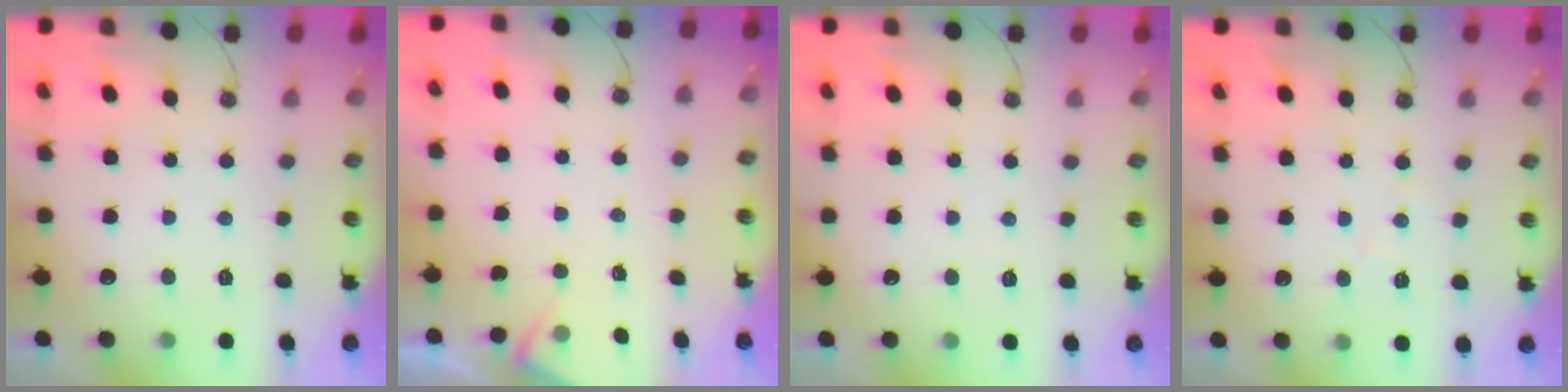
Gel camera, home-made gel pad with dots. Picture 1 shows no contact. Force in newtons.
{"total": 5.1, "press": 5.1, "slide": 0.5}
{"total": 2.1, "press": 2.1, "slide": 0.5}
{"total": 5.5, "press": 5.4, "slide": 0.8}